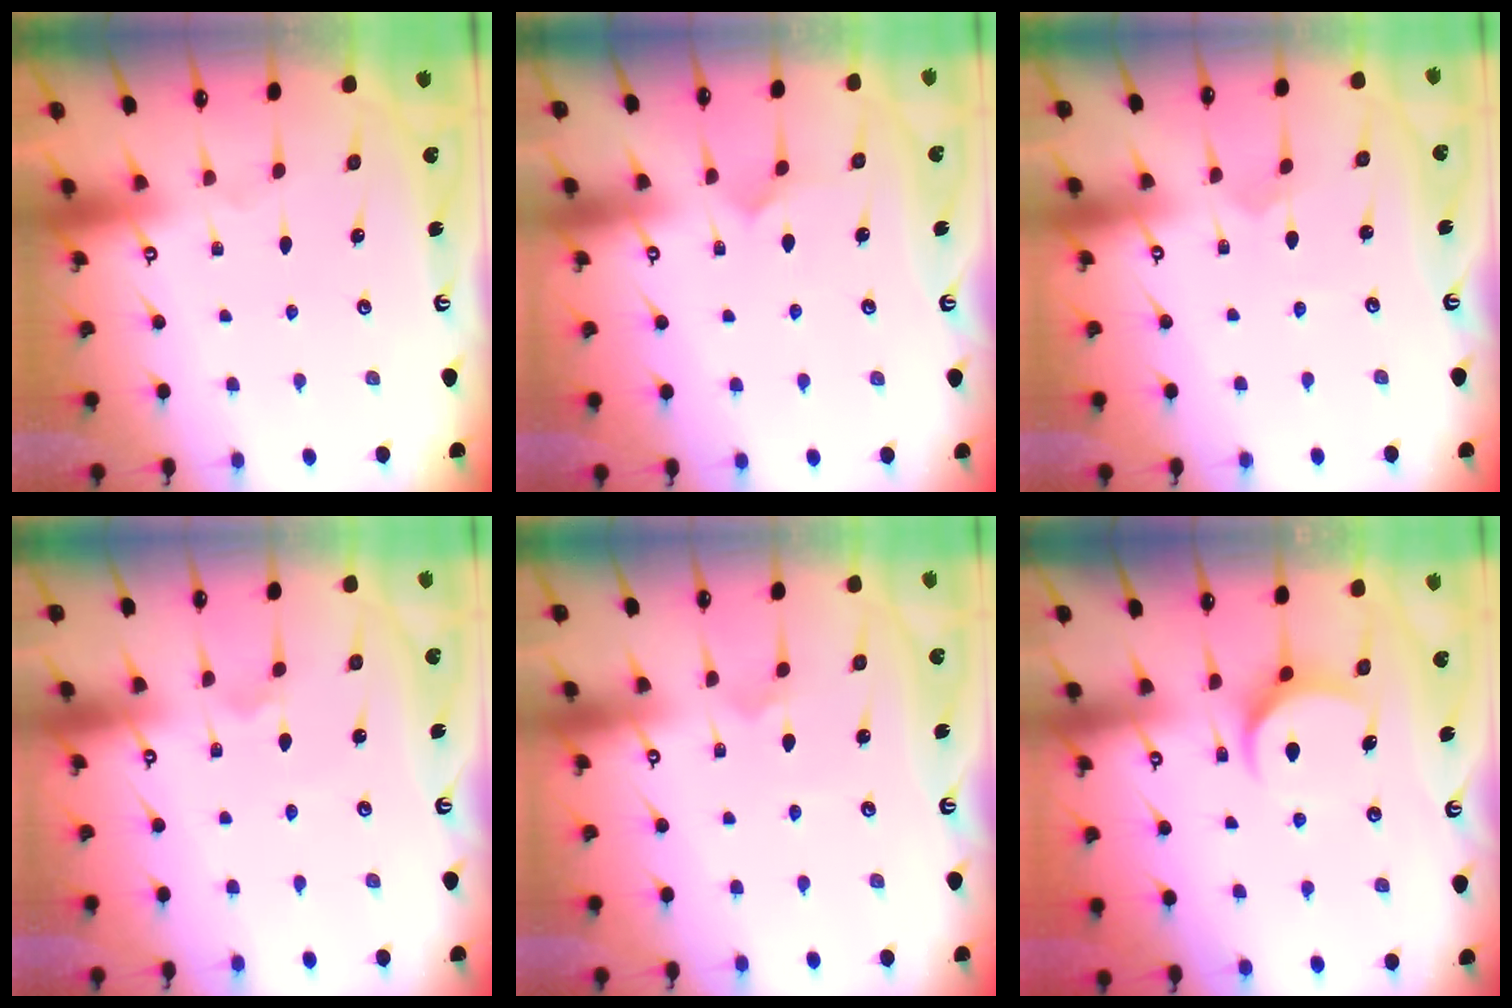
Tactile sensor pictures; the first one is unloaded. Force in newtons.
{"total": 6.2, "press": 6.1, "slide": 0.6}
{"total": 2.4, "press": 2.4, "slide": 0.2}
{"total": 1.8, "press": 1.8, "slide": 0.4}
{"total": 2.8, "press": 2.8, "slide": 0.4}
{"total": 7.4, "press": 7.4, "slide": 0.9}